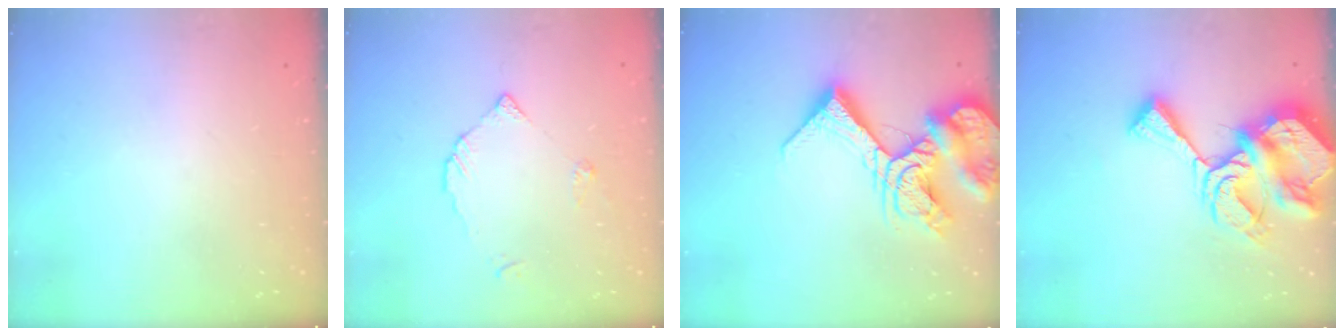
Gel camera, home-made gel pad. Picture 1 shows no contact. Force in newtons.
{"total": 3.1, "press": 3.1, "slide": 0.2}
{"total": 18.1, "press": 18.0, "slide": 1.9}
{"total": 16.2, "press": 16.1, "slide": 1.7}